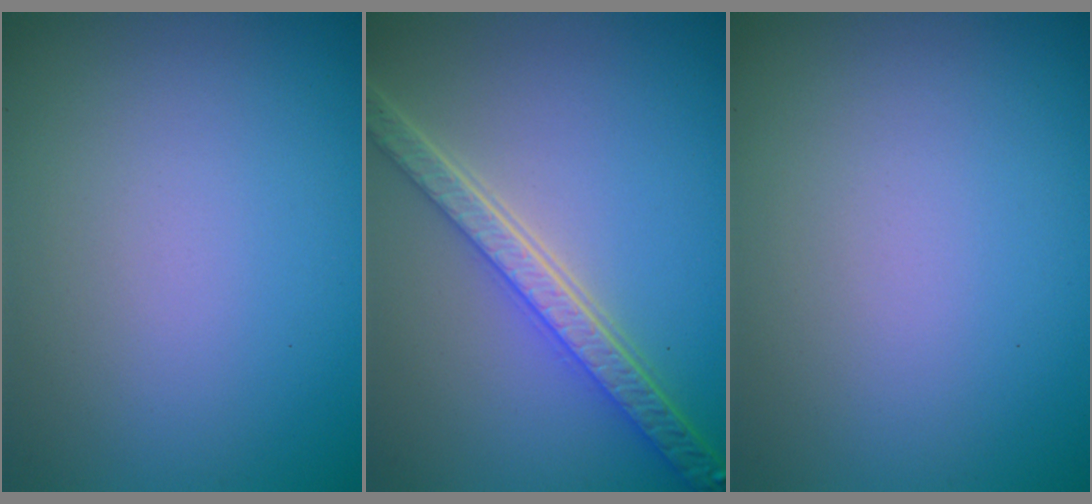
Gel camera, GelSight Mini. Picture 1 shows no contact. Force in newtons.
{"total": 5.5, "press": 4.0, "slide": 3.8}
{"total": 0.0}